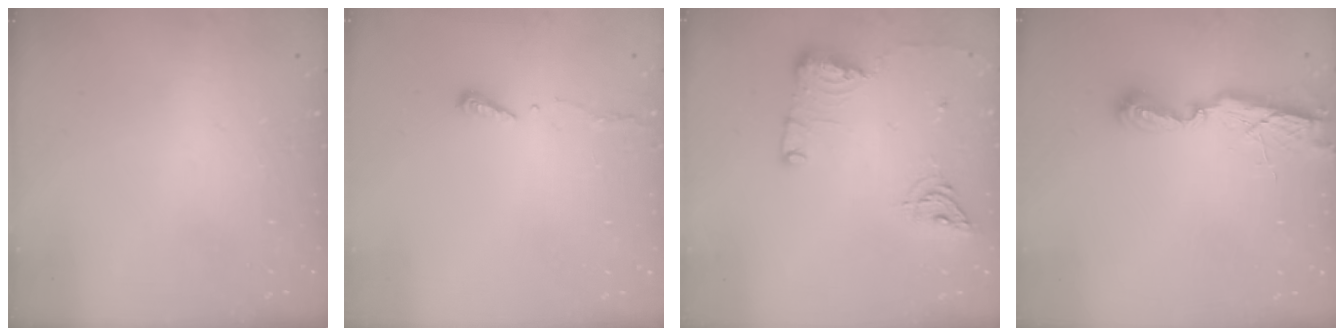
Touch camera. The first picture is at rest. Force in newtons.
{"total": 5.0, "press": 4.9, "slide": 0.4}
{"total": 14.0, "press": 13.8, "slide": 2.7}
{"total": 6.7, "press": 6.7, "slide": 0.5}